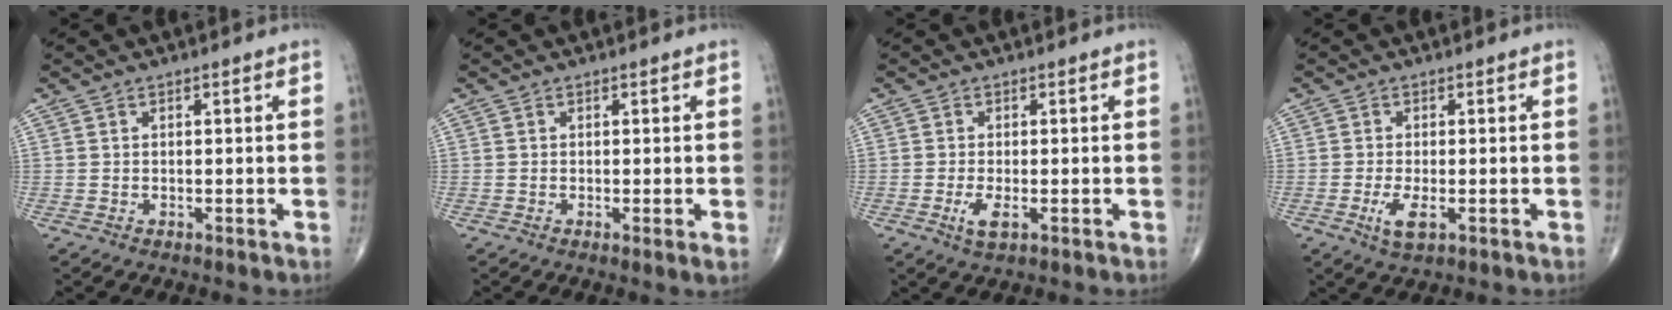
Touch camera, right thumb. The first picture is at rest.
{"total": 1.5, "force": [-0.2, 0.0, 1.5], "torque": [-0.030, -0.006, -0.005]}
{"total": 3.1, "force": [-1.0, 1.0, 2.7], "torque": [-0.062, -0.007, -0.019]}
{"total": 4.0, "force": [-1.3, 1.4, 3.5], "torque": [-0.075, -0.009, -0.022]}